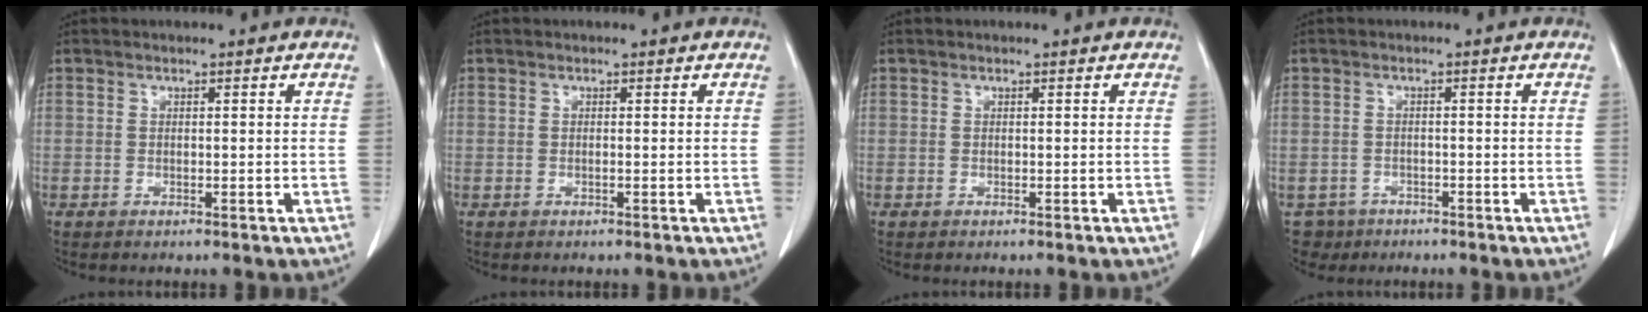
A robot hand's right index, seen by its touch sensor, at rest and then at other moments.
{"total": 0.0}
{"total": 0.0}
{"total": 3.9, "force": [-2.4, 3.0, -0.4], "torque": [0.007, 0.007, -0.040]}